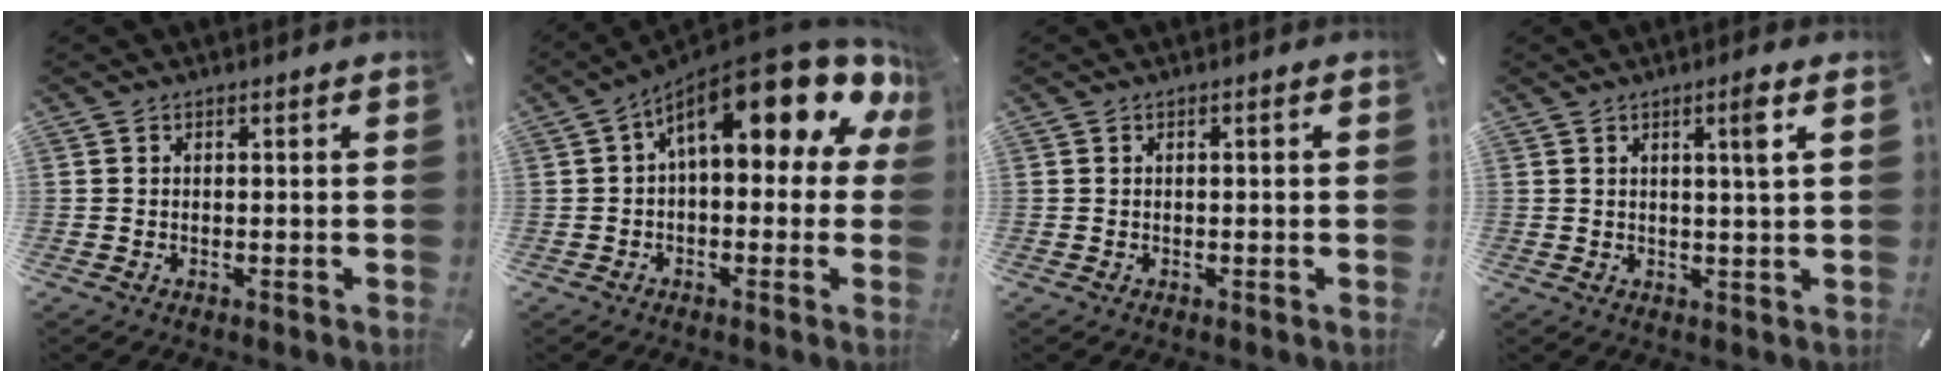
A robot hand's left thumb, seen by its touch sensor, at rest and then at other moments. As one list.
[{"total": 17.6, "force": [8.0, 6.5, 14.3], "torque": [-0.221, -0.057, 0.132]}, {"total": 1.0, "force": [-0.1, 0.2, 0.9], "torque": [-0.016, 0.000, -0.001]}, {"total": 4.3, "force": [1.7, -0.1, 4.0], "torque": [-0.064, -0.008, 0.021]}]